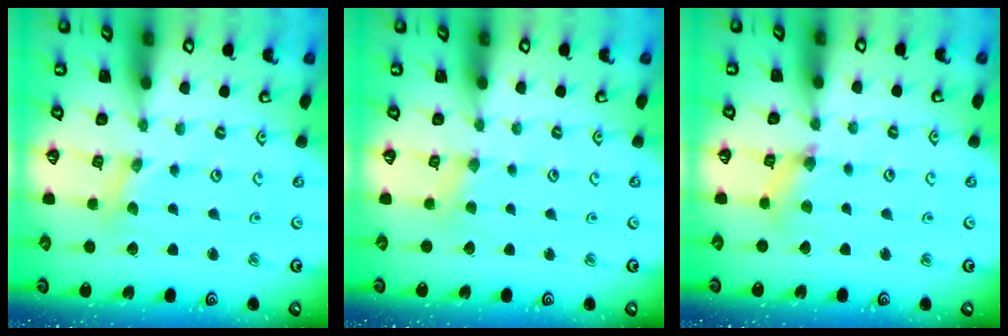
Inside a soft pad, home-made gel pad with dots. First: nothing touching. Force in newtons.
{"total": 2.3, "press": 2.3, "slide": 0.4}
{"total": 3.8, "press": 3.8, "slide": 0.2}